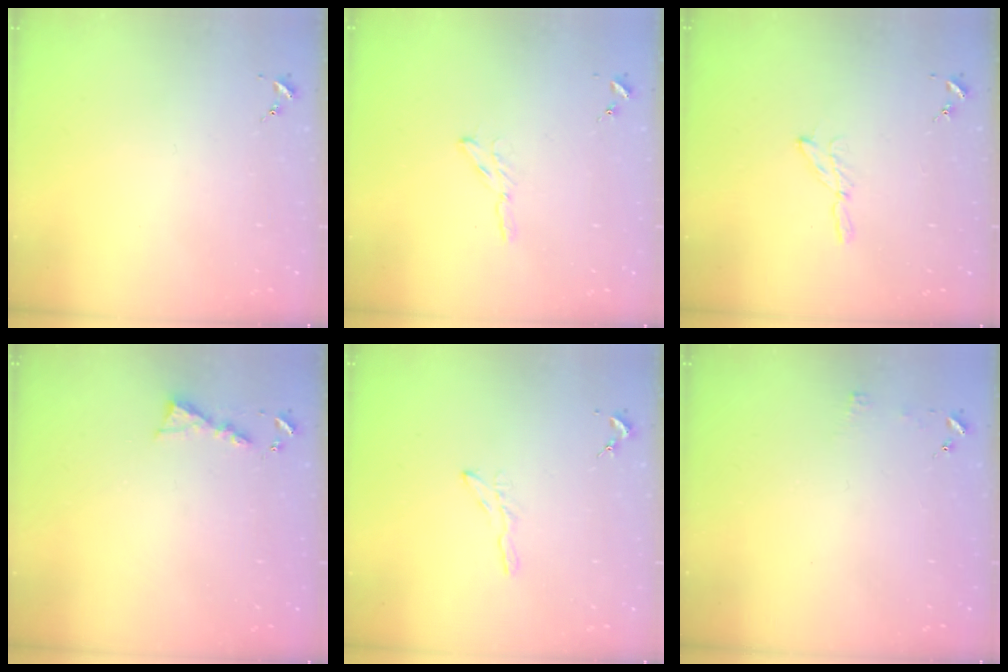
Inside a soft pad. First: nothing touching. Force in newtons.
{"total": 2.9, "press": 2.9, "slide": 0.3}
{"total": 5.3, "press": 5.2, "slide": 0.6}
{"total": 4.9, "press": 4.9, "slide": 0.5}
{"total": 4.2, "press": 4.2, "slide": 0.5}
{"total": 3.4, "press": 3.3, "slide": 0.3}